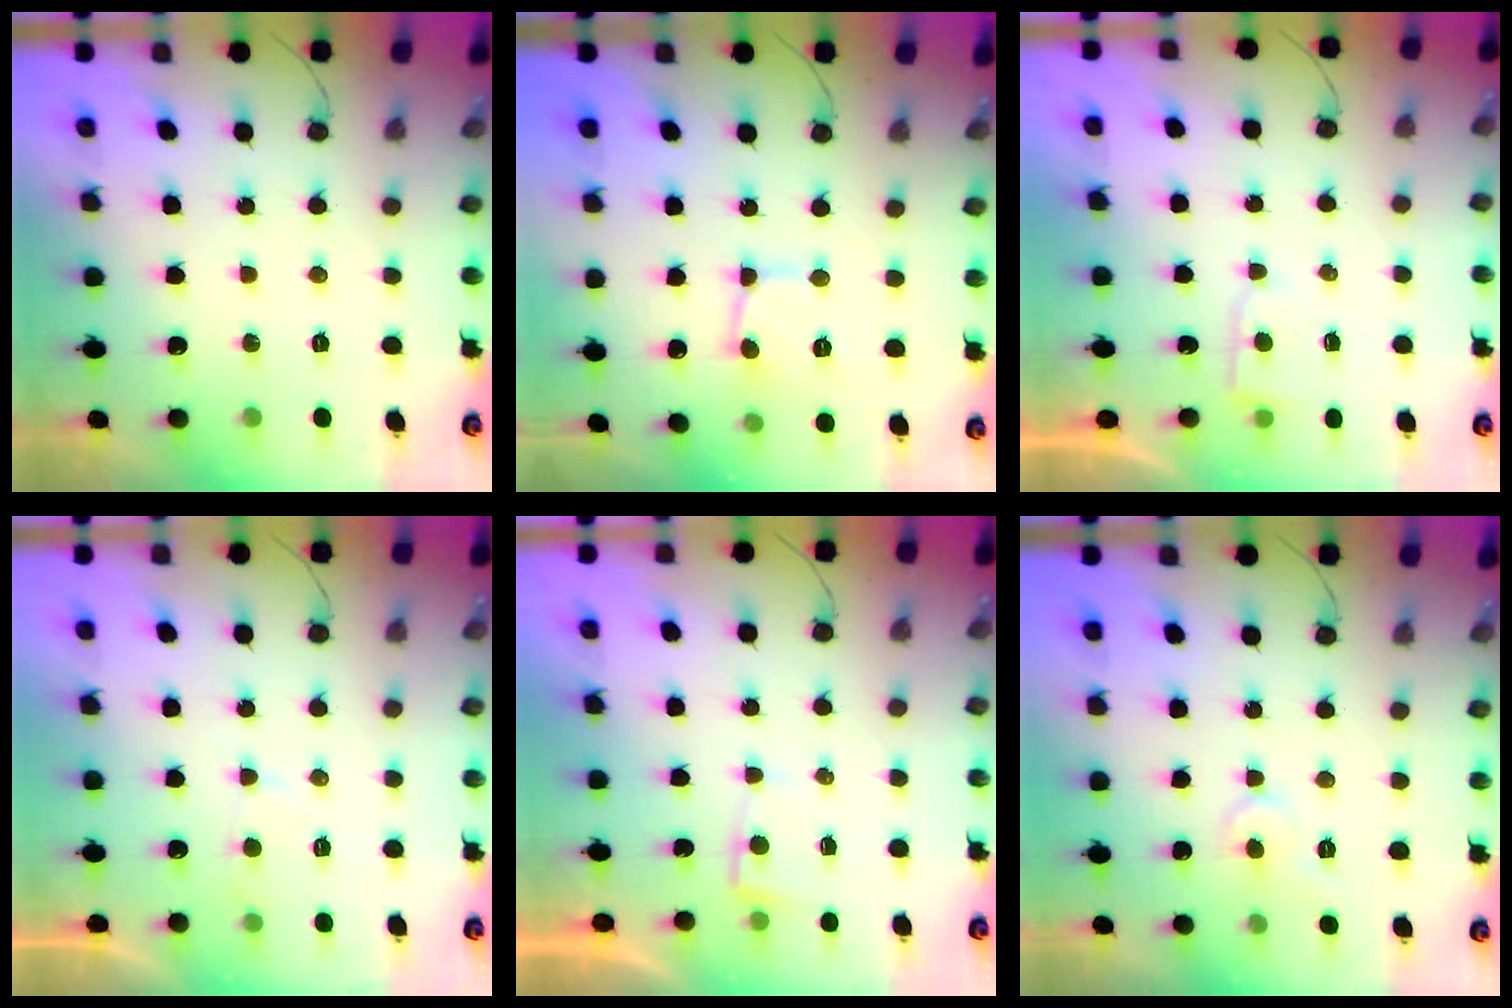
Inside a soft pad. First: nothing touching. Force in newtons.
{"total": 2.7, "press": 2.7, "slide": 0.2}
{"total": 2.8, "press": 2.8, "slide": 0.4}
{"total": 3.0, "press": 2.9, "slide": 0.5}
{"total": 1.8, "press": 1.8, "slide": 0.2}
{"total": 5.2, "press": 5.1, "slide": 0.5}